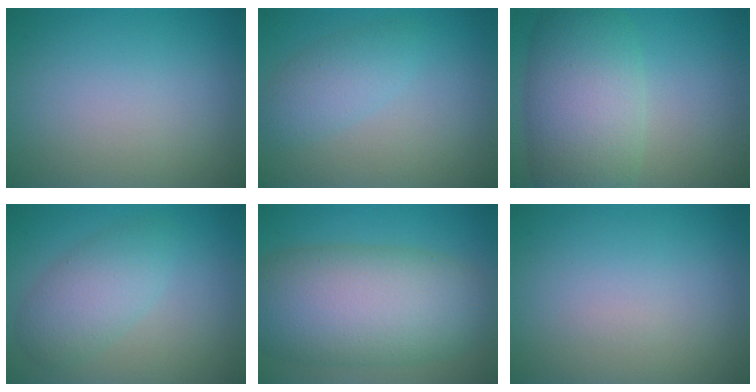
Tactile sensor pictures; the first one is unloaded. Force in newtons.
{"total": 2.8, "press": 2.8, "slide": 0.1}
{"total": 8.6, "press": 8.6, "slide": 0.4}
{"total": 3.9, "press": 3.9, "slide": 0.1}
{"total": 11.6, "press": 11.5, "slide": 0.5}
{"total": 0.0}